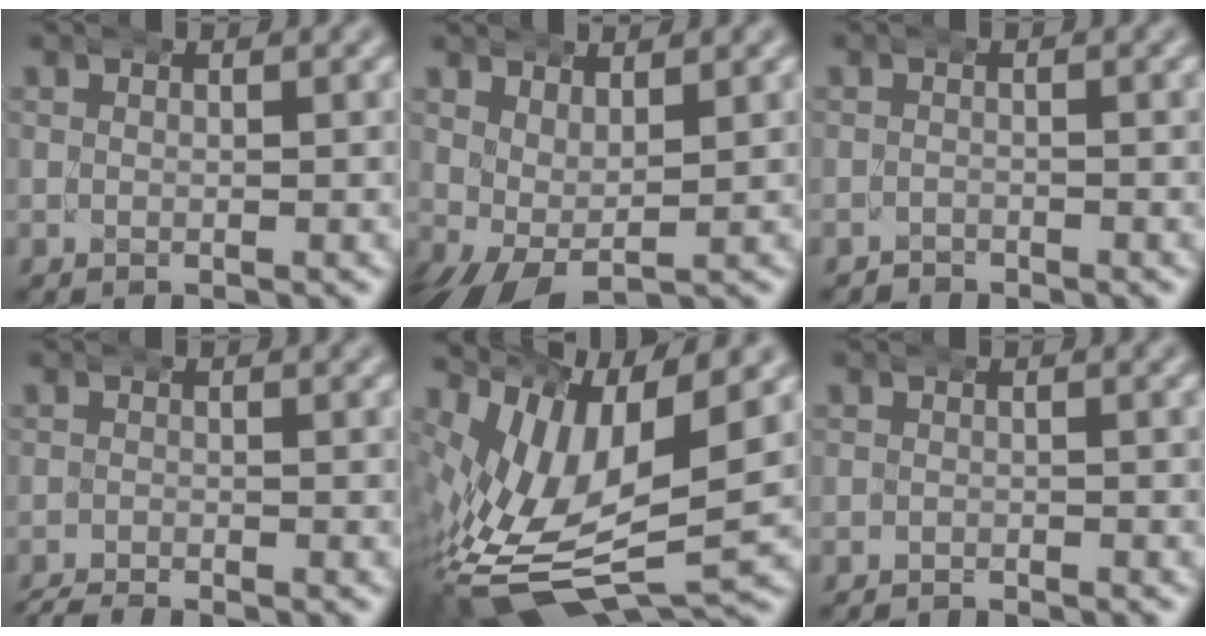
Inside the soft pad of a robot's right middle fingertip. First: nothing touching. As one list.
[{"total": 4.0, "force": [-1.3, 2.9, 2.4], "torque": [-0.063, -0.026, -0.013]}, {"total": 1.4, "force": [-1.3, 0.6, -0.5], "torque": [0.002, 0.001, -0.024]}, {"total": 3.1, "force": [-3.0, 0.8, 0.2], "torque": [-0.008, -0.009, -0.047]}, {"total": 10.0, "force": [-2.4, 6.1, 7.6], "torque": [-0.165, -0.032, -0.025]}, {"total": 2.0, "force": [-1.9, 0.3, -0.4], "torque": [0.007, -0.003, -0.032]}]